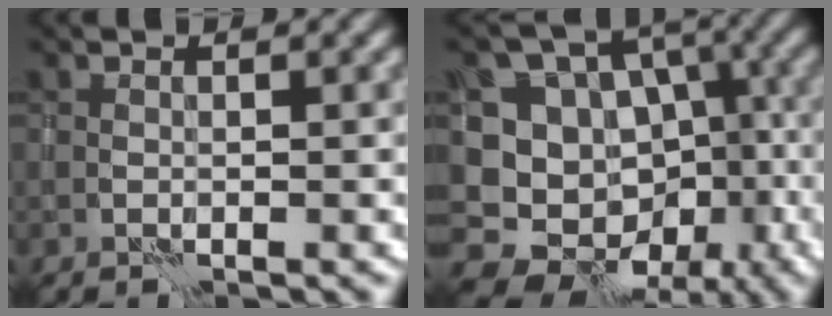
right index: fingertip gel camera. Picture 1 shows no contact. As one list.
[{"total": 16.0, "force": [-8.2, 13.1, 4.1], "torque": [-0.084, -0.031, -0.104]}]